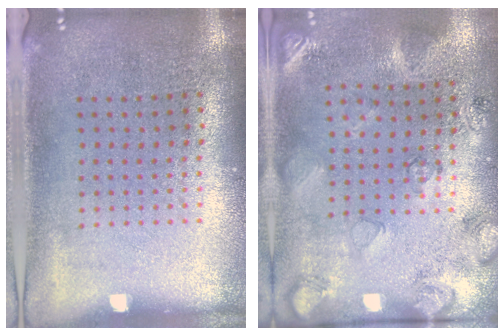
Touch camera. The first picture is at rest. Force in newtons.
{"total": 2.6, "press": 1.8, "slide": 1.9}